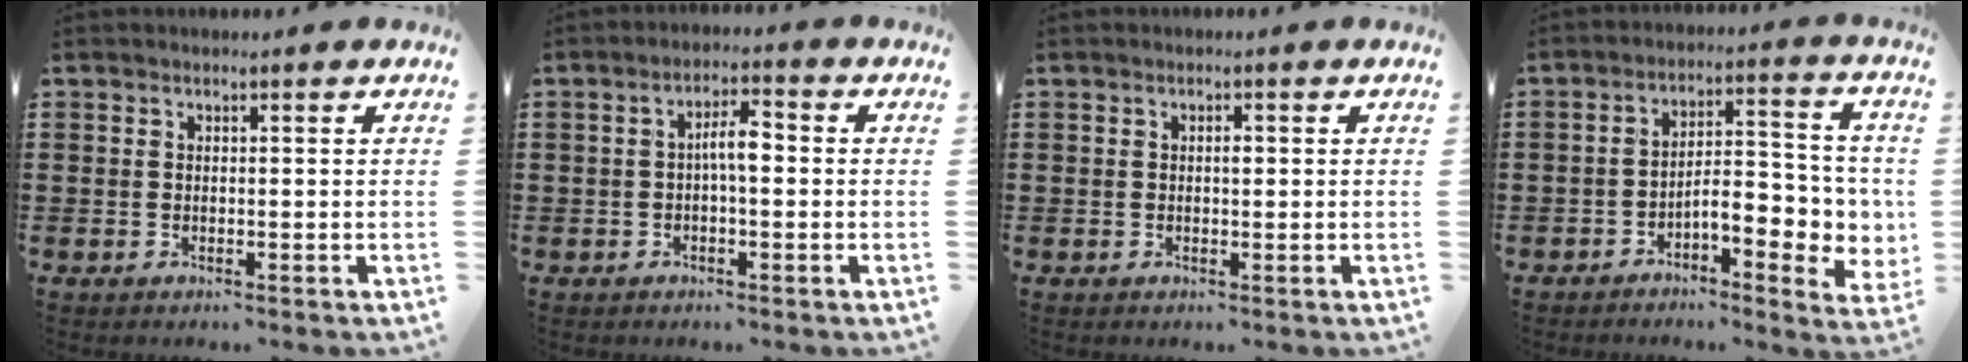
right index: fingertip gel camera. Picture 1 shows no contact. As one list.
[{"total": 3.8, "force": [-0.4, 1.1, 3.6], "torque": [-0.067, 0.010, -0.010]}, {"total": 1.0, "force": [0.0, 0.4, 0.9], "torque": [-0.018, 0.001, 0.000]}, {"total": 7.3, "force": [-2.3, 3.2, 6.2], "torque": [-0.084, -0.012, -0.044]}]